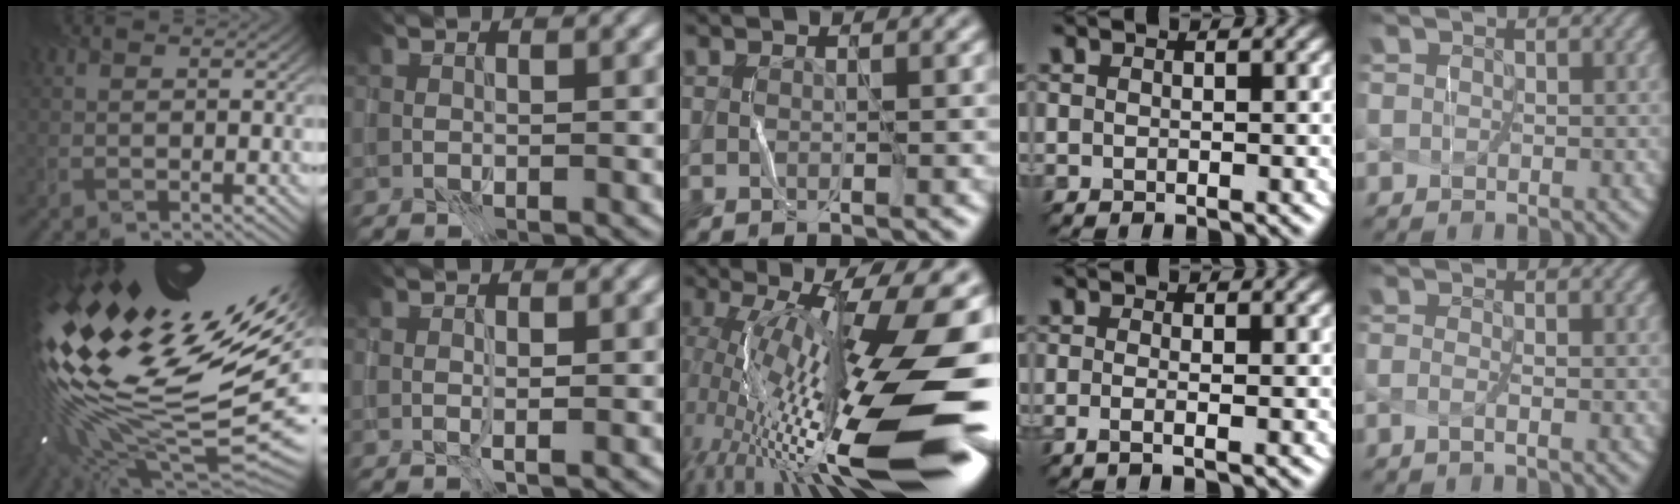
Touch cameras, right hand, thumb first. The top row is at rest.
{"thumb": {"total": 18.8, "force": [2.7, 7.1, 17.2], "torque": [-0.312, -0.040, 0.071]}, "index": {"total": 0.8, "force": [0.1, 0.0, 0.7], "torque": [-0.014, 0.002, 0.003]}, "middle": {"total": 17.5, "force": [-2.0, 4.6, 16.8], "torque": [-0.289, 0.017, -0.036]}, "ring": {"total": 1.1, "force": [-0.9, -0.2, 0.7], "torque": [-0.031, -0.010, -0.004]}, "little": {"total": 1.0, "force": [-0.8, -0.4, 0.4], "torque": [-0.022, -0.005, -0.006]}}